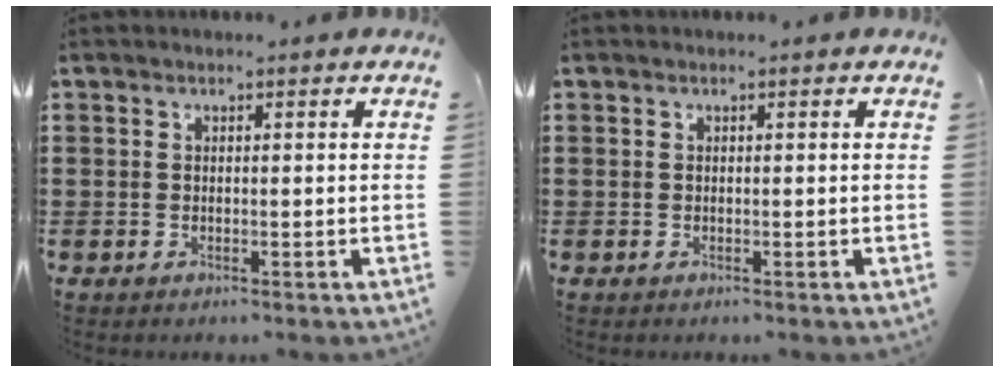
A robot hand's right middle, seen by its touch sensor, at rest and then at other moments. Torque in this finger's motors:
{"motor_torque": [1.03, -1.11, 0.00, 0.02]}